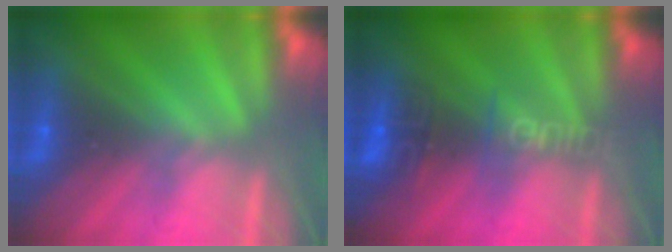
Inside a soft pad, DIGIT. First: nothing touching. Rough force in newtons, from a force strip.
{"total": 2.8}